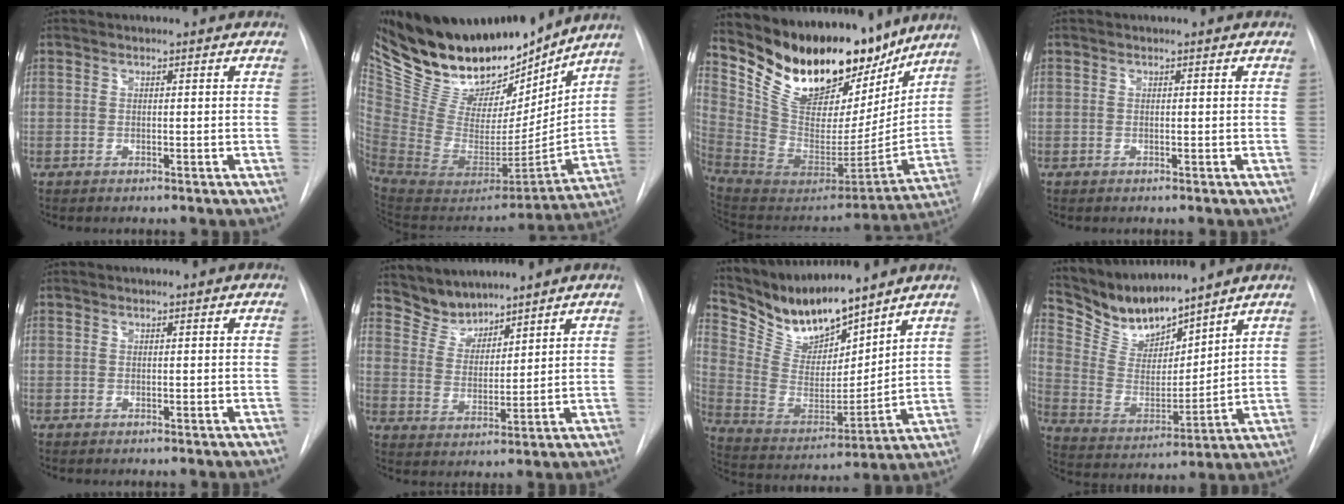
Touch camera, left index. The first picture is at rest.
{"total": 27.8, "force": [23.1, 9.5, 12.2], "torque": [-0.229, -0.023, 0.389]}
{"total": 25.6, "force": [20.7, 10.1, 11.2], "torque": [-0.195, -0.025, 0.336]}
{"total": 0.0}
{"total": 0.0}
{"total": 5.8, "force": [5.6, 1.3, -0.4], "torque": [0.005, 0.008, 0.121]}
{"total": 14.8, "force": [13.4, 2.9, 5.5], "torque": [-0.113, -0.005, 0.265]}
{"total": 12.0, "force": [11.3, 2.2, 3.4], "torque": [-0.078, 0.001, 0.228]}